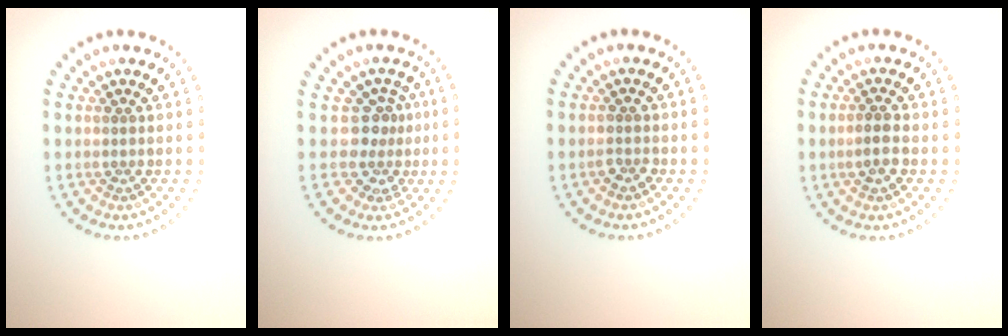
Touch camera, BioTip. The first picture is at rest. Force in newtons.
{"total": 2.6, "press": 1.7, "slide": 2.0}
{"total": 1.2, "press": 1.2, "slide": 0.1}
{"total": 1.9, "press": 1.8, "slide": 0.4}